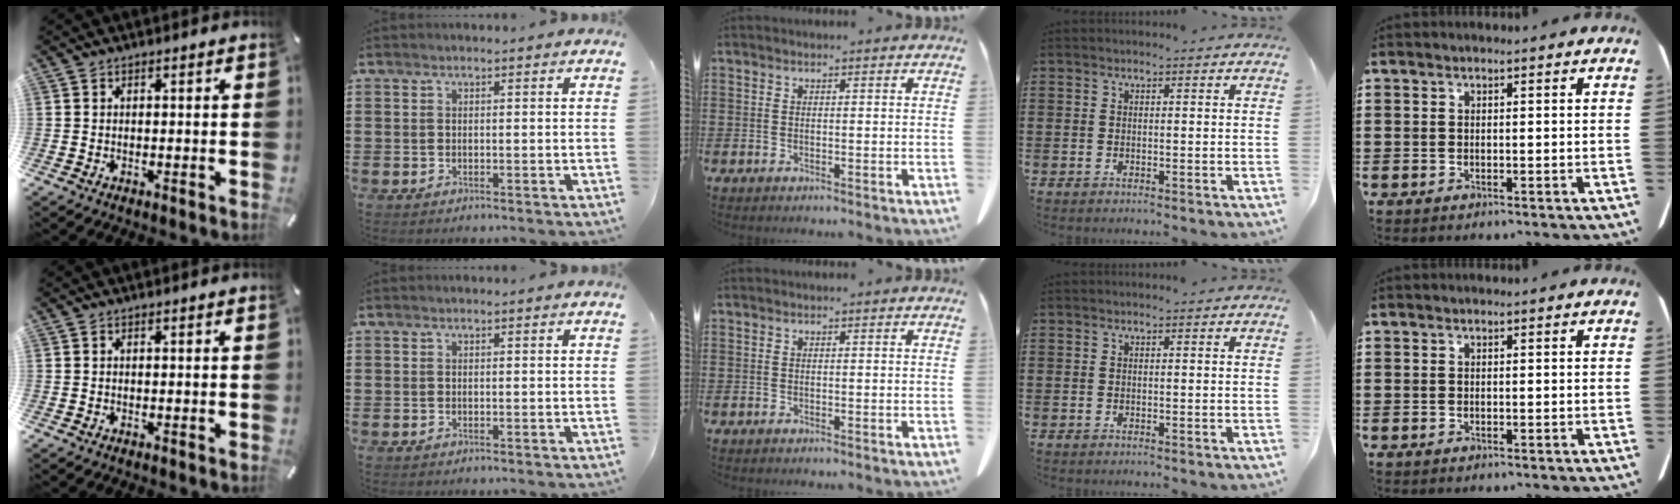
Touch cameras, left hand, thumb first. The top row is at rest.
{}